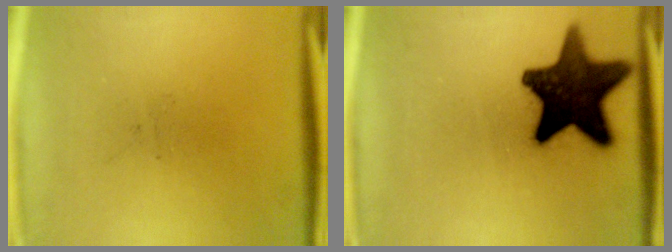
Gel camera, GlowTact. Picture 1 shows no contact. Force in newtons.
{"total": 16.5}